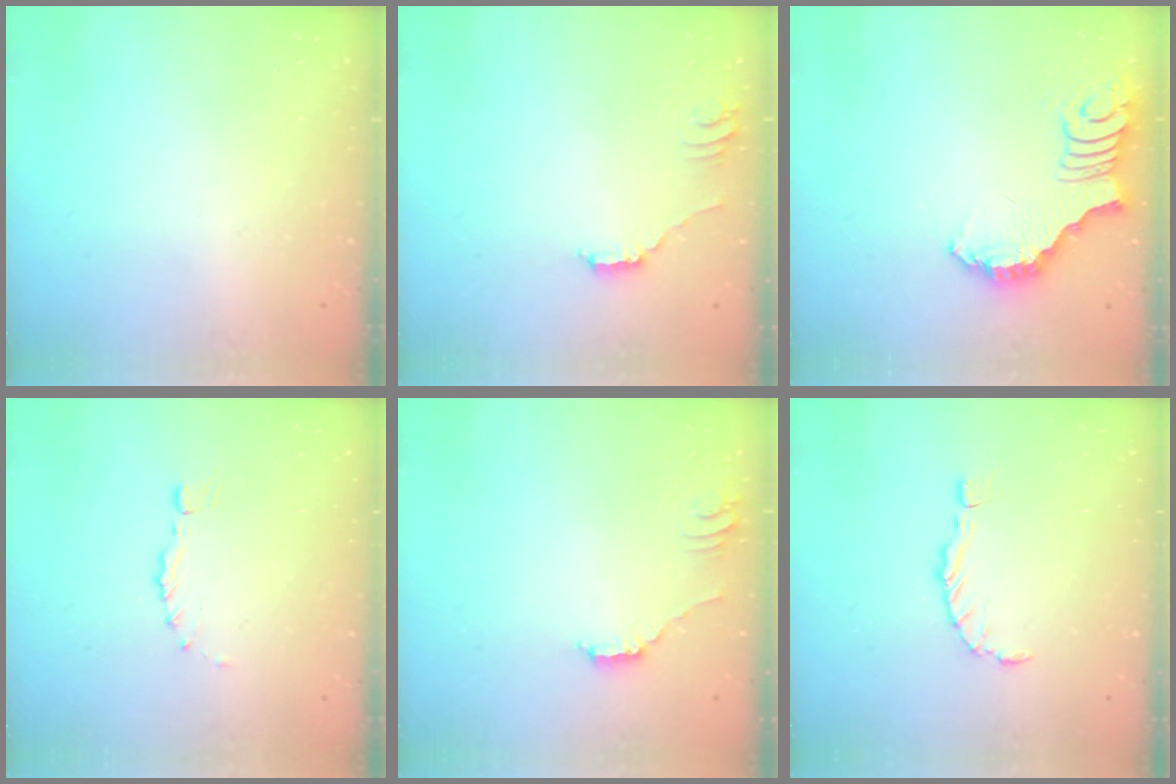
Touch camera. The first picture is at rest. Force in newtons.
{"total": 2.5, "press": 2.5, "slide": 0.2}
{"total": 2.4, "press": 2.4, "slide": 0.5}
{"total": 0.0}
{"total": 2.5, "press": 2.5, "slide": 0.2}
{"total": 0.0}